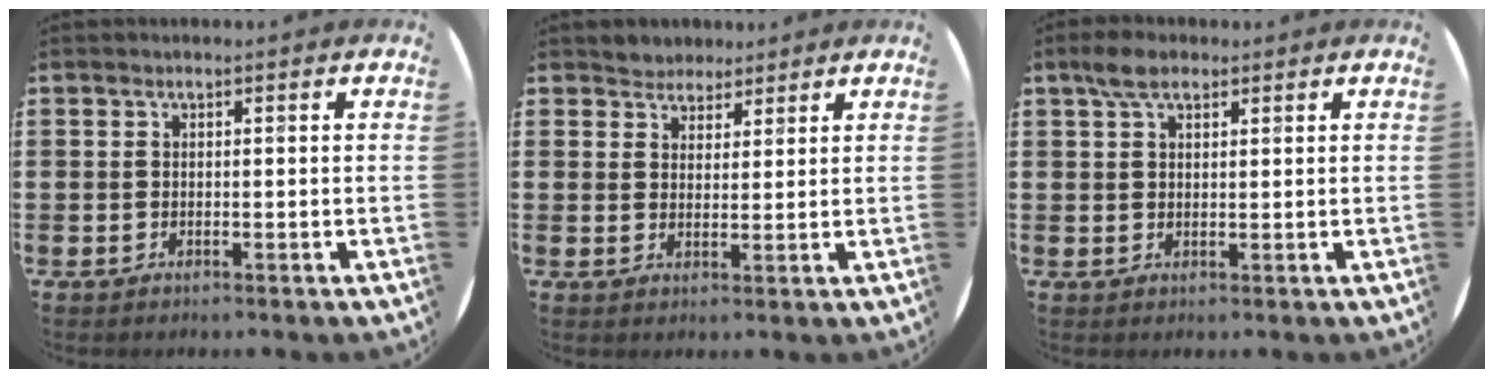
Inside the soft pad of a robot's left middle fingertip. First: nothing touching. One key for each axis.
{"total": 3.1, "fx": 2.7, "fy": 1.4, "fz": -0.4, "tx": -0.004, "ty": 0.001, "tz": 0.053}
{"total": 3.7, "fx": 2.6, "fy": 1.8, "fz": 1.9, "tx": -0.034, "ty": 0.006, "tz": 0.045}